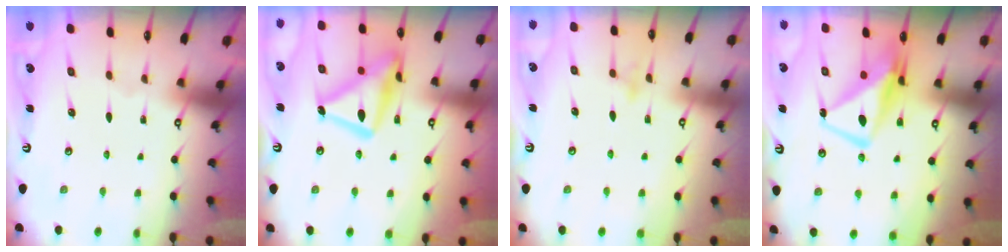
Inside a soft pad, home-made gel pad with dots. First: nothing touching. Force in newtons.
{"total": 18.3, "press": 18.2, "slide": 1.3}
{"total": 6.7, "press": 6.7, "slide": 0.6}
{"total": 9.3, "press": 9.2, "slide": 1.5}